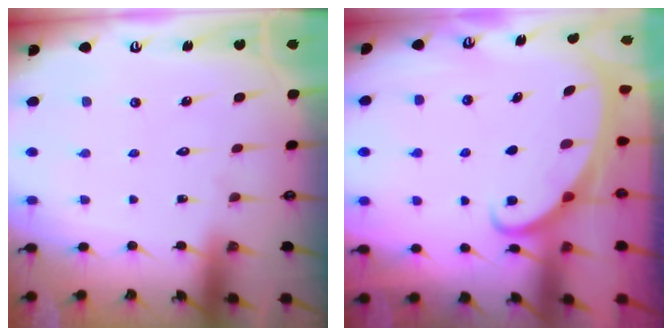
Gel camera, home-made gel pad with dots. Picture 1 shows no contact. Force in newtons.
{"total": 2.1, "press": 2.1, "slide": 0.3}